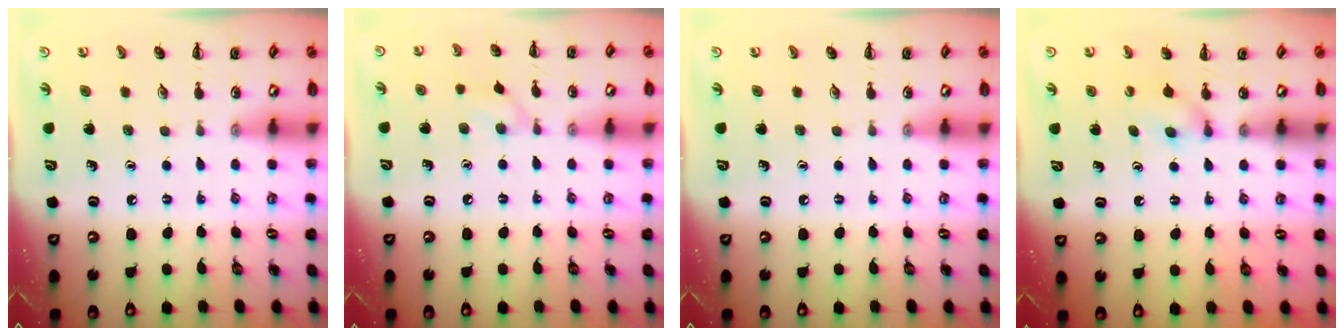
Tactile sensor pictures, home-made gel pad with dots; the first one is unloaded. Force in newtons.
{"total": 6.5, "press": 6.1, "slide": 2.2}
{"total": 0.0}
{"total": 5.5, "press": 5.3, "slide": 1.3}